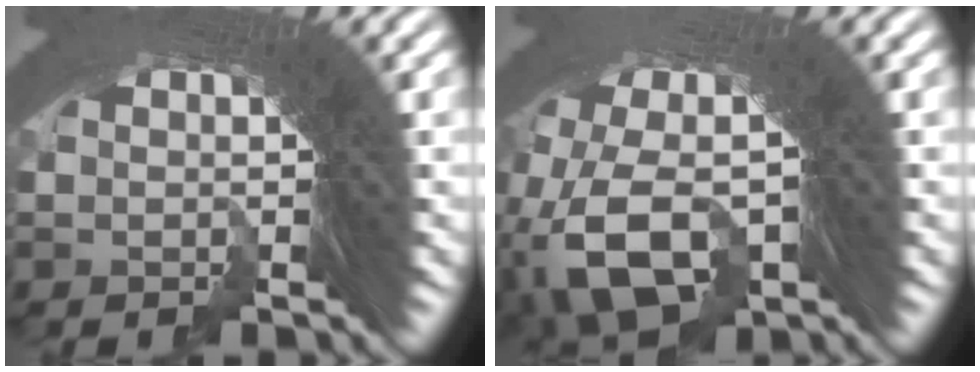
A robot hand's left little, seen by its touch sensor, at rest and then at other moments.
{"total": 9.9, "force": [-3.6, 7.6, 5.3], "torque": [-0.142, -0.047, -0.046]}